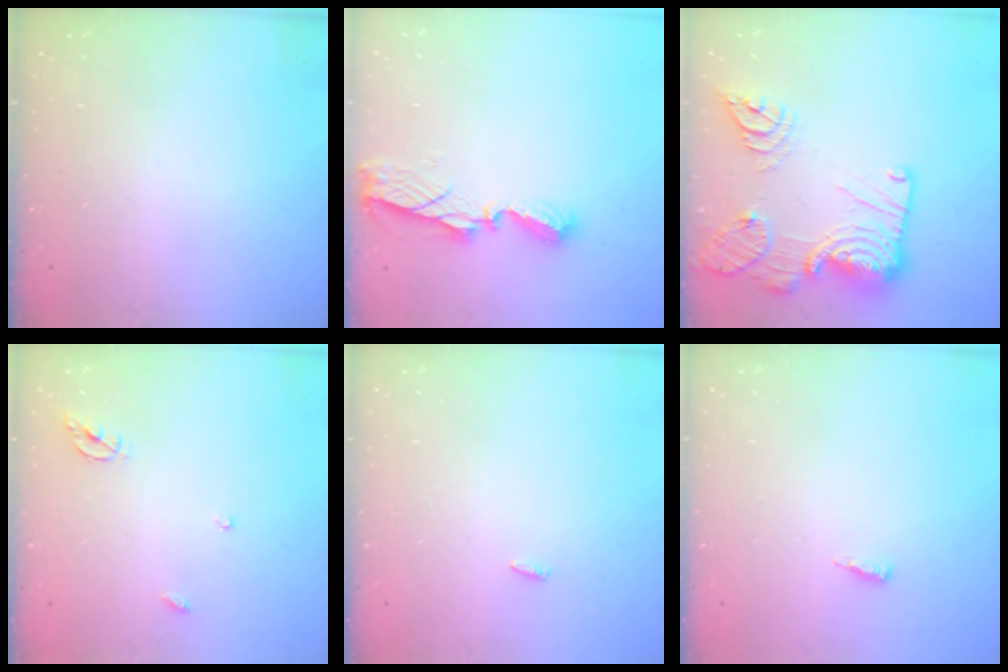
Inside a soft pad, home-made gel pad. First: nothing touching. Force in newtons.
{"total": 7.5, "press": 7.5, "slide": 0.5}
{"total": 22.9, "press": 22.8, "slide": 2.3}
{"total": 5.7, "press": 5.6, "slide": 0.5}
{"total": 1.8, "press": 1.7, "slide": 0.6}
{"total": 7.7, "press": 4.9, "slide": 5.9}